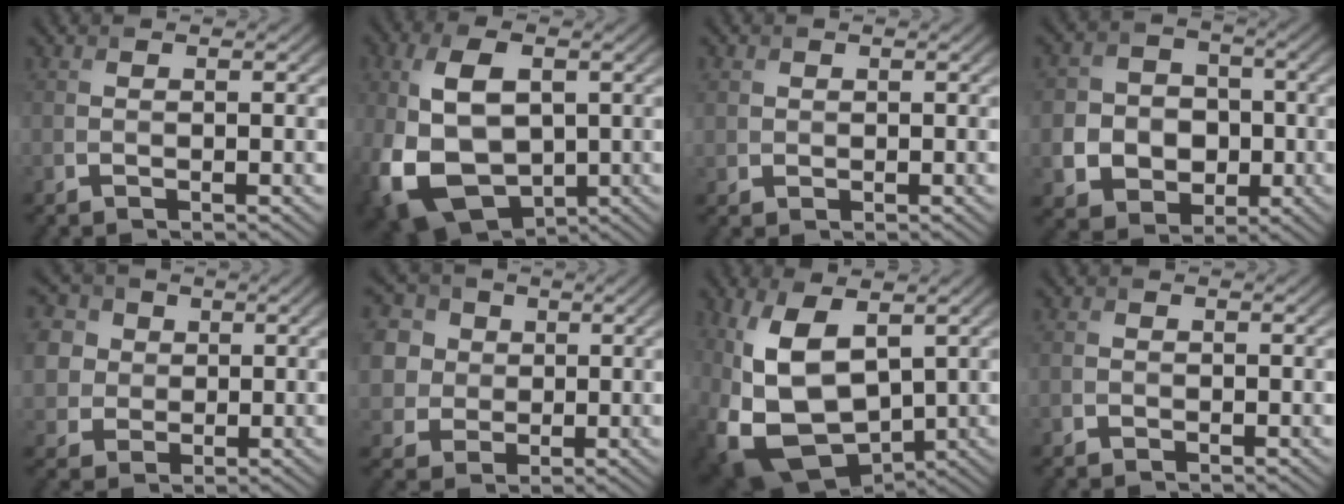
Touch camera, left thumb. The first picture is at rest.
{"total": 13.8, "force": [-1.8, 8.8, 10.5], "torque": [-0.242, -0.015, -0.031]}
{"total": 1.4, "force": [0.4, 1.3, 0.2], "torque": [-0.005, -0.005, 0.009]}
{"total": 9.1, "force": [-1.6, 8.3, 3.4], "torque": [-0.099, -0.012, -0.050]}
{"total": 8.7, "force": [2.8, 7.4, 3.6], "torque": [-0.123, 0.019, 0.048]}
{"total": 9.7, "force": [3.0, 8.3, 4.0], "torque": [-0.142, 0.019, 0.058]}
{"total": 13.3, "force": [1.1, 8.6, 10.1], "torque": [-0.251, -0.029, 0.029]}
{"total": 1.0, "force": [-0.5, 0.8, 0.2], "torque": [-0.002, -0.003, -0.012]}